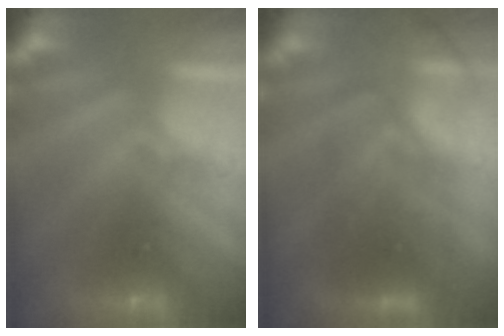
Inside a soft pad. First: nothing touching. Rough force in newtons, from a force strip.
{"total": 2.9}